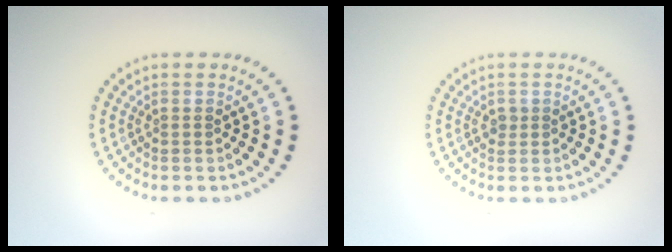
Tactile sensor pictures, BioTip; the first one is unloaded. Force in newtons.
{"total": 0.8, "press": 0.8, "slide": 0.1}